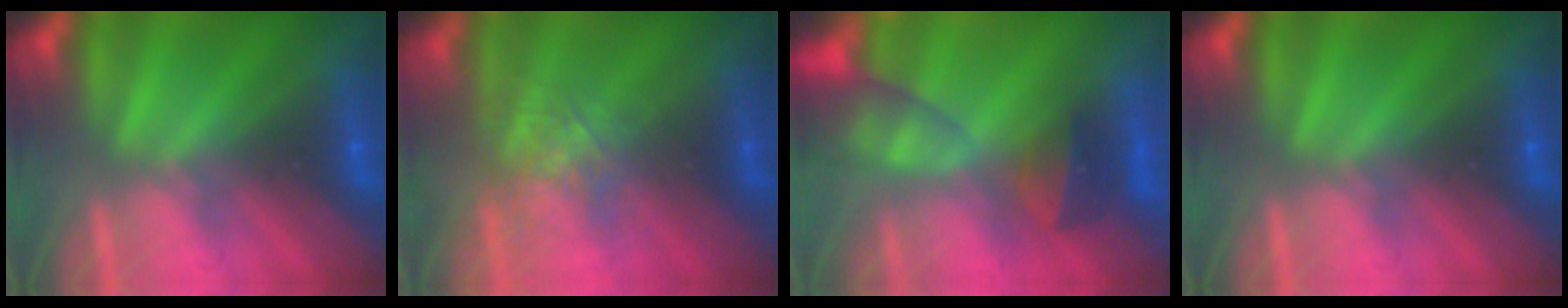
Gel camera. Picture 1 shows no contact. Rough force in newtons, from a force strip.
{"total": 2.7}
{"total": 9.7}
{"total": 0.0}